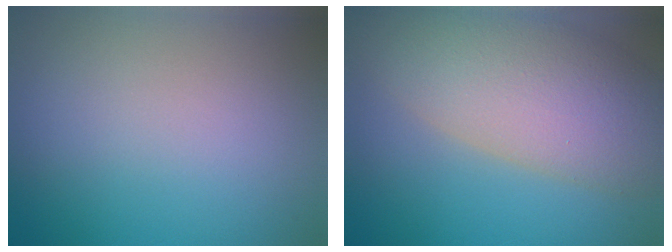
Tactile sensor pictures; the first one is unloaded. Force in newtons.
{"total": 9.9, "press": 9.8, "slide": 1.0}